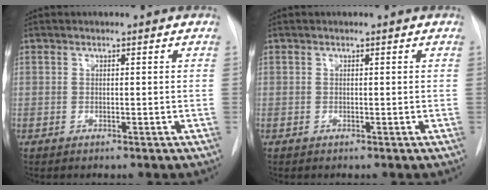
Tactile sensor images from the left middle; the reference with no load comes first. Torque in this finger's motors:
{"motor_torque": [0.00, 0.00, 0.00, 0.00]}